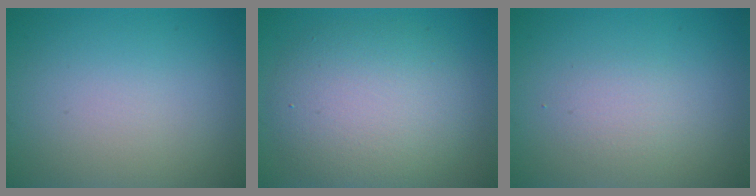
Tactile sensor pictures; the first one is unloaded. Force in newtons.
{"total": 6.8, "press": 6.8, "slide": 0.4}
{"total": 1.5, "press": 1.5, "slide": 0.1}